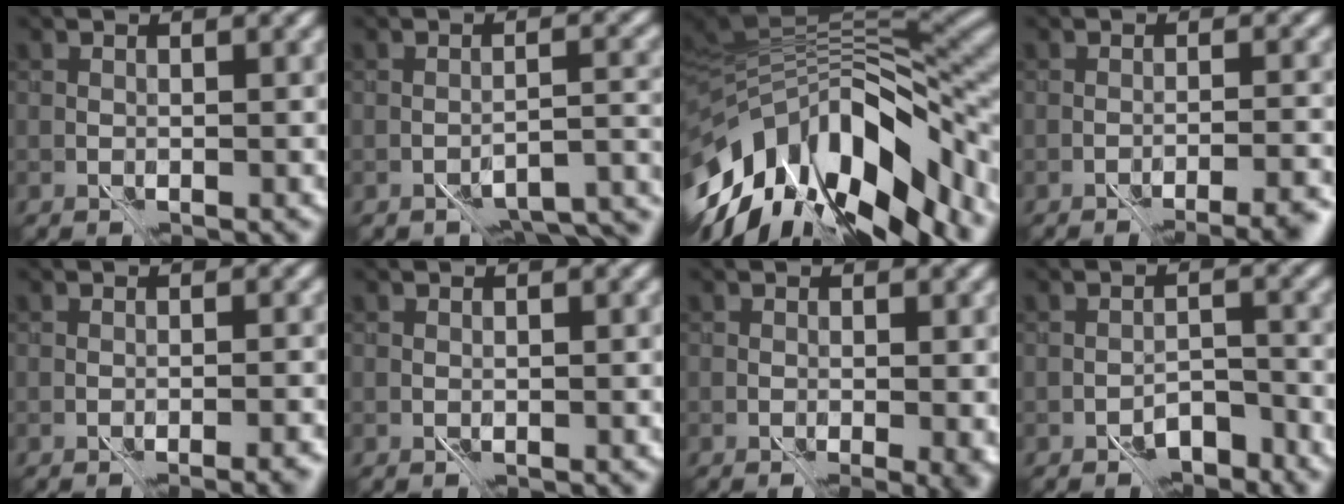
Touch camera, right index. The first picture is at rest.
{"total": 5.9, "force": [-4.8, 1.8, 3.0], "torque": [-0.039, -0.002, -0.054]}
{"total": 14.1, "force": [-6.1, 6.5, 11.0], "torque": [-0.190, 0.008, -0.101]}
{"total": 5.4, "force": [-4.9, 0.5, 2.3], "torque": [-0.031, 0.004, -0.054]}
{"total": 2.2, "force": [-1.8, 0.3, 1.3], "torque": [-0.015, -0.002, -0.023]}
{"total": 0.0}
{"total": 2.2, "force": [-0.4, 0.9, 2.0], "torque": [-0.026, -0.001, -0.007]}
{"total": 3.7, "force": [-3.0, 1.4, 1.6], "torque": [-0.016, 0.001, -0.050]}